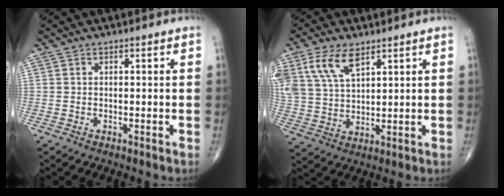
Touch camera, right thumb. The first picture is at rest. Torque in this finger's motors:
{"motor_torque": [-0.02, 0.24, 1.11, 0.73, 0.14]}